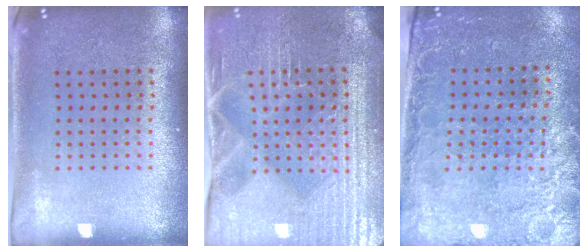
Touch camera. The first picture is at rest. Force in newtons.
{"total": 4.2, "press": 4.0, "slide": 1.2}
{"total": 2.7, "press": 2.4, "slide": 1.2}